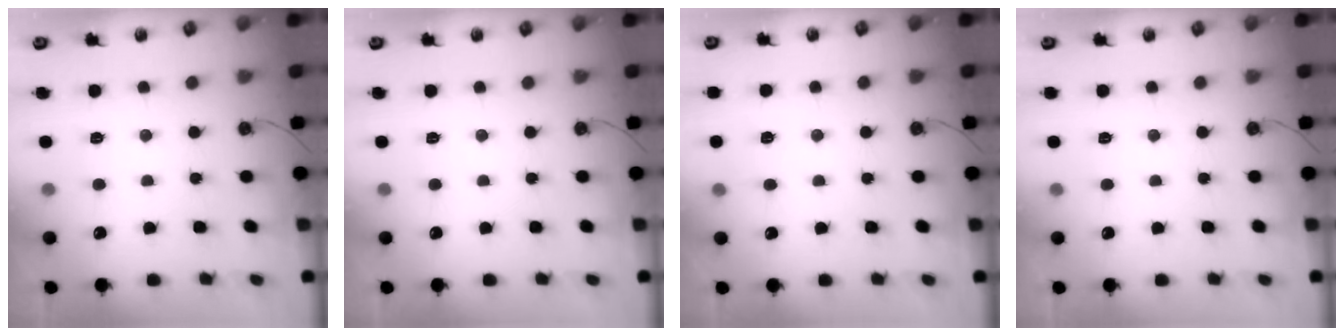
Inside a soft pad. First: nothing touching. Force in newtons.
{"total": 0.0}
{"total": 7.9, "press": 4.8, "slide": 6.3}
{"total": 0.5, "press": 0.5, "slide": 0.2}